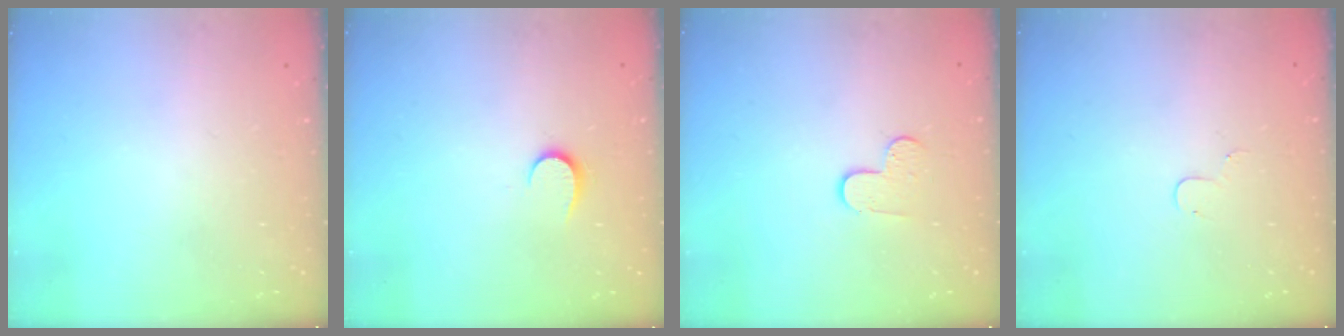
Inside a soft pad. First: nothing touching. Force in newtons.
{"total": 6.3, "press": 6.3, "slide": 0.5}
{"total": 7.3, "press": 7.2, "slide": 0.6}
{"total": 3.3, "press": 3.3, "slide": 0.3}